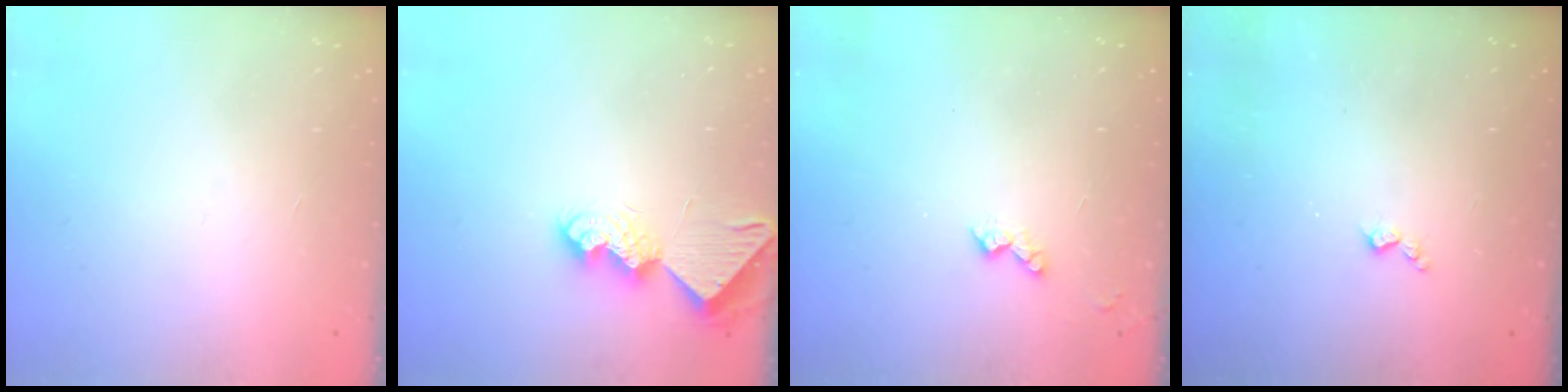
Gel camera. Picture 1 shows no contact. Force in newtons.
{"total": 10.7, "press": 10.7, "slide": 0.3}
{"total": 4.0, "press": 4.0, "slide": 0.6}
{"total": 3.0, "press": 2.9, "slide": 0.6}